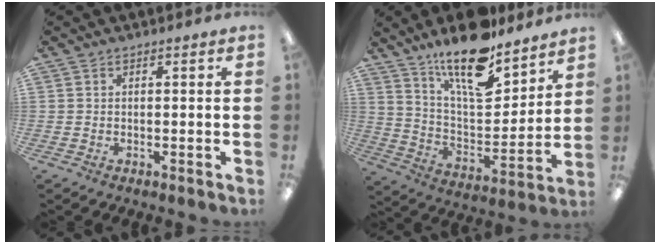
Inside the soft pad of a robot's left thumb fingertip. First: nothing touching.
{"total": 18.3, "force": [14.1, 6.0, 10.1], "torque": [-0.176, -0.090, 0.241]}